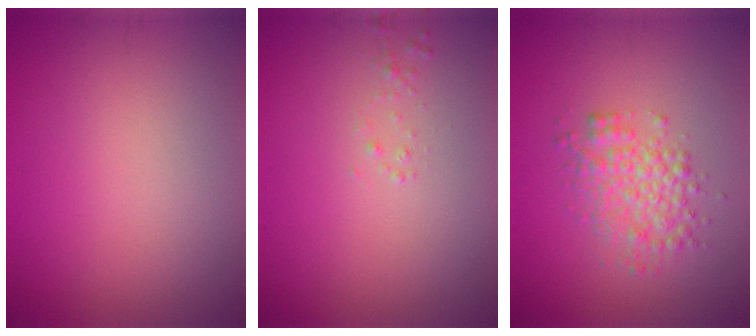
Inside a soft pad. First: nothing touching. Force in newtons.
{"total": 0.7, "press": 0.6, "slide": 0.1}
{"total": 3.5, "press": 3.5, "slide": 0.1}